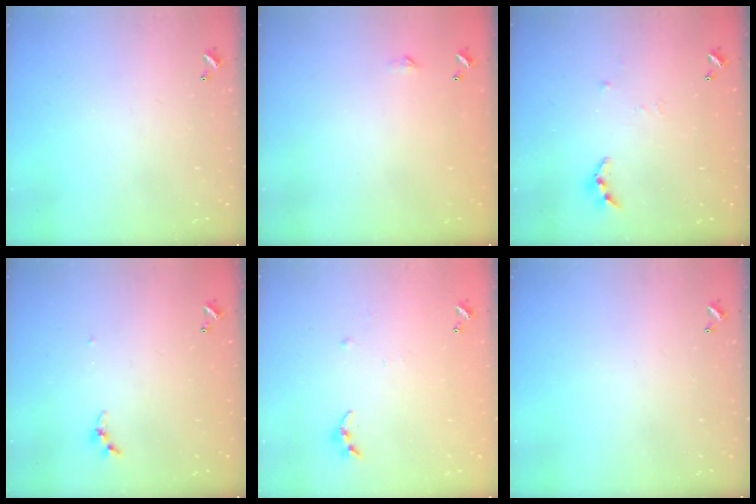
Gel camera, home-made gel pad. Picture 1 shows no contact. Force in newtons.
{"total": 2.3, "press": 2.3, "slide": 0.4}
{"total": 3.3, "press": 3.3, "slide": 0.4}
{"total": 3.8, "press": 3.8, "slide": 0.3}
{"total": 5.4, "press": 5.4, "slide": 0.6}
{"total": 0.0}